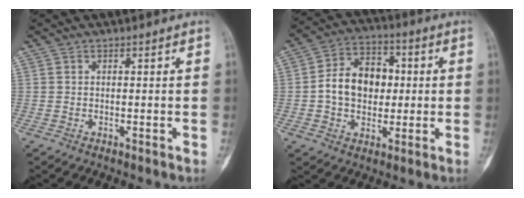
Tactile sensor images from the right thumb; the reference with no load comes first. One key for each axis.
{"total": 12.4, "fx": 0.2, "fy": 9.1, "fz": 8.4, "tx": -0.111, "ty": 0.022, "tz": -0.003}